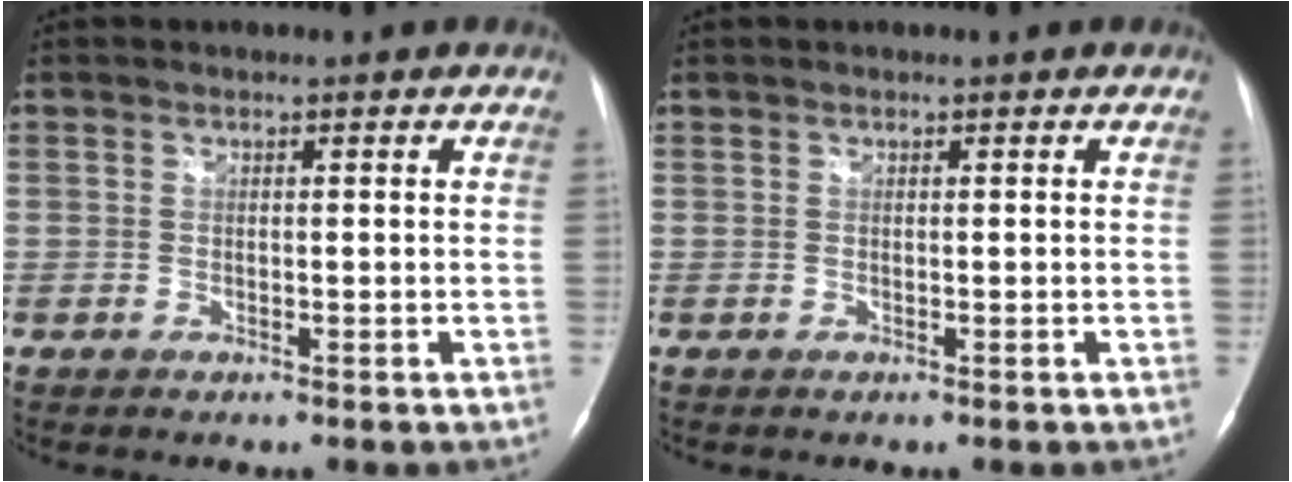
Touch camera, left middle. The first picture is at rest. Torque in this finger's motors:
{"motor_torque": [-0.02, -0.02, -0.02, 0.00]}